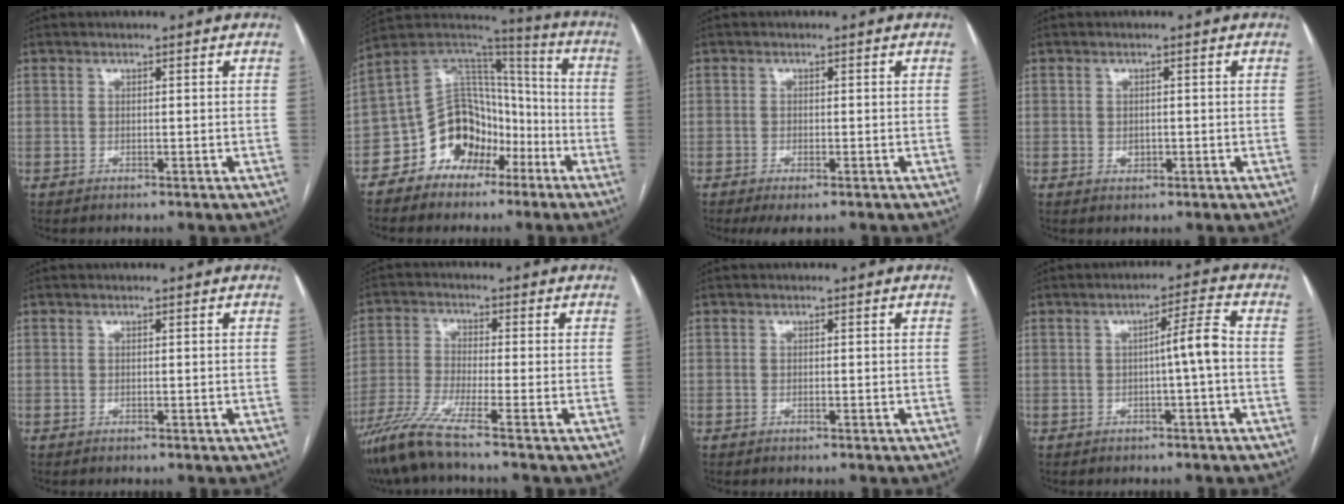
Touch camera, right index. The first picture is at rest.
{"total": 13.8, "force": [-7.1, 9.7, 6.9], "torque": [-0.133, 0.053, -0.124]}
{"total": 2.9, "force": [-1.9, 0.8, 2.1], "torque": [-0.032, -0.004, -0.026]}
{"total": 1.5, "force": [-0.3, 1.1, 0.9], "torque": [-0.015, 0.000, 0.000]}
{"total": 0.0}
{"total": 7.4, "force": [-5.8, -1.5, 4.4], "torque": [-0.094, -0.027, -0.117]}
{"total": 0.0}
{"total": 4.5, "force": [-0.6, -0.5, 4.4], "torque": [-0.065, 0.010, -0.010]}